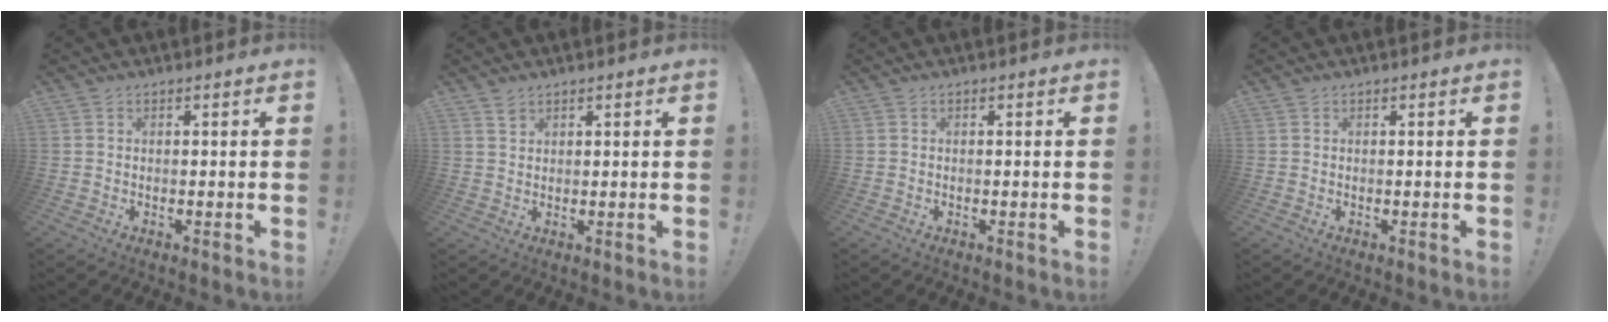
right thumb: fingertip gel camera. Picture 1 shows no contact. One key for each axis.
{"total": 2.0, "fx": 1.6, "fy": 1.0, "fz": 0.7, "tx": -0.001, "ty": -0.012, "tz": 0.028}
{"total": 0.0}
{"total": 0.0}